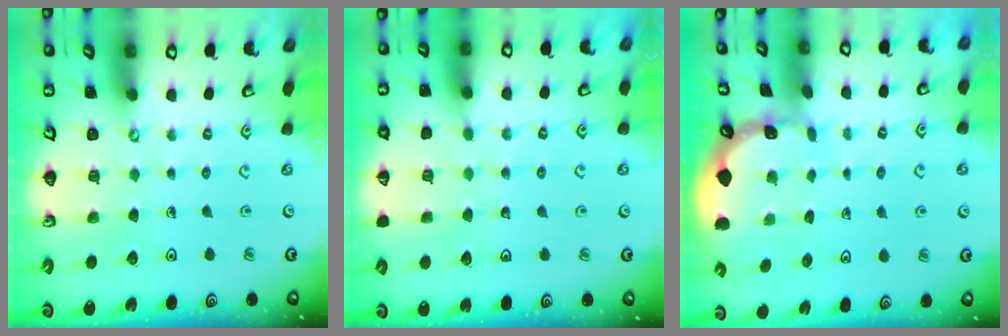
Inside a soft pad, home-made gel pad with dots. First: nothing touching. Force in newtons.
{"total": 3.1, "press": 3.1, "slide": 0.3}
{"total": 0.8, "press": 0.8, "slide": 0.1}